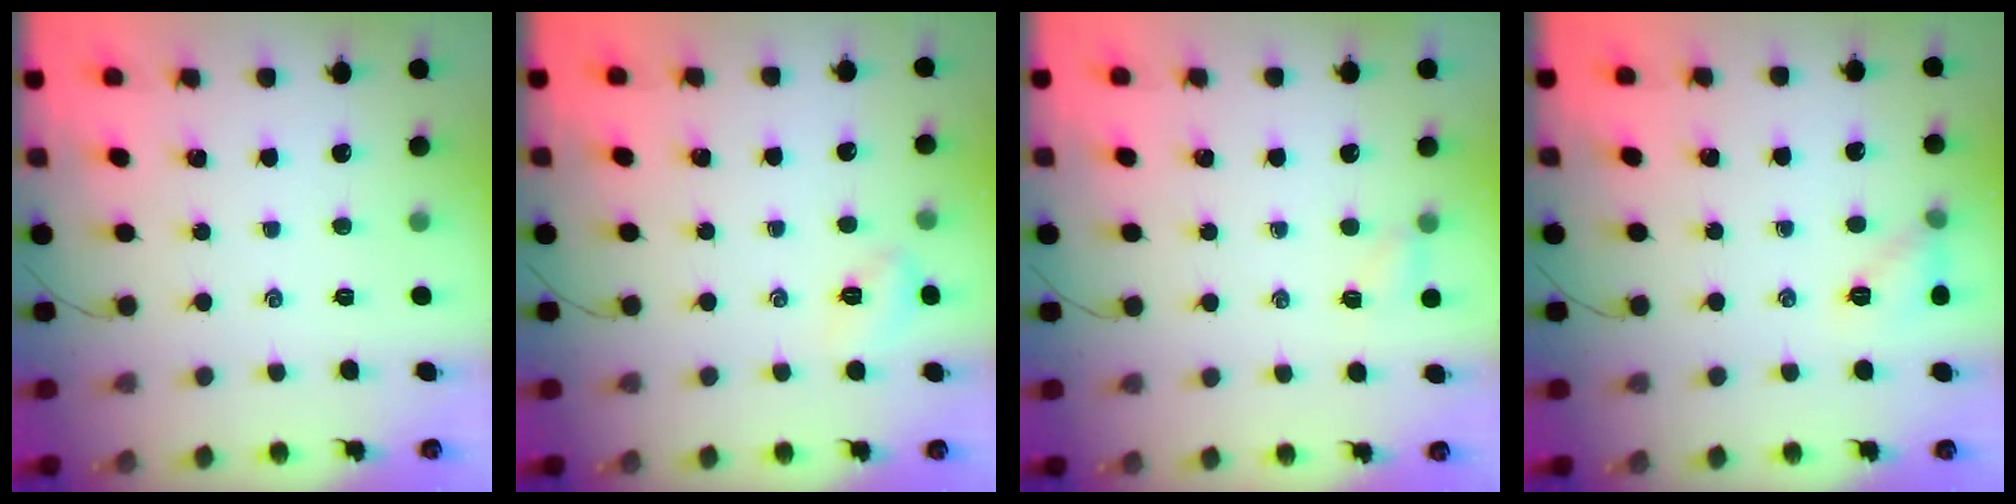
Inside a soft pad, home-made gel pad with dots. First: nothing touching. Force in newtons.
{"total": 5.3, "press": 5.1, "slide": 1.4}
{"total": 2.5, "press": 2.3, "slide": 0.9}
{"total": 6.9, "press": 6.8, "slide": 1.3}